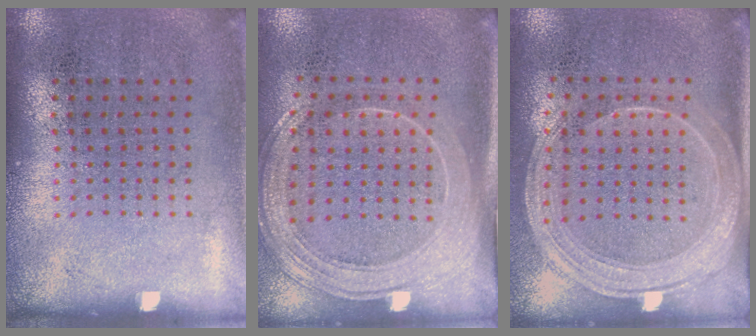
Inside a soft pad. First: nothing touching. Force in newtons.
{"total": 2.1, "press": 1.9, "slide": 1.0}
{"total": 2.1, "press": 1.8, "slide": 1.1}